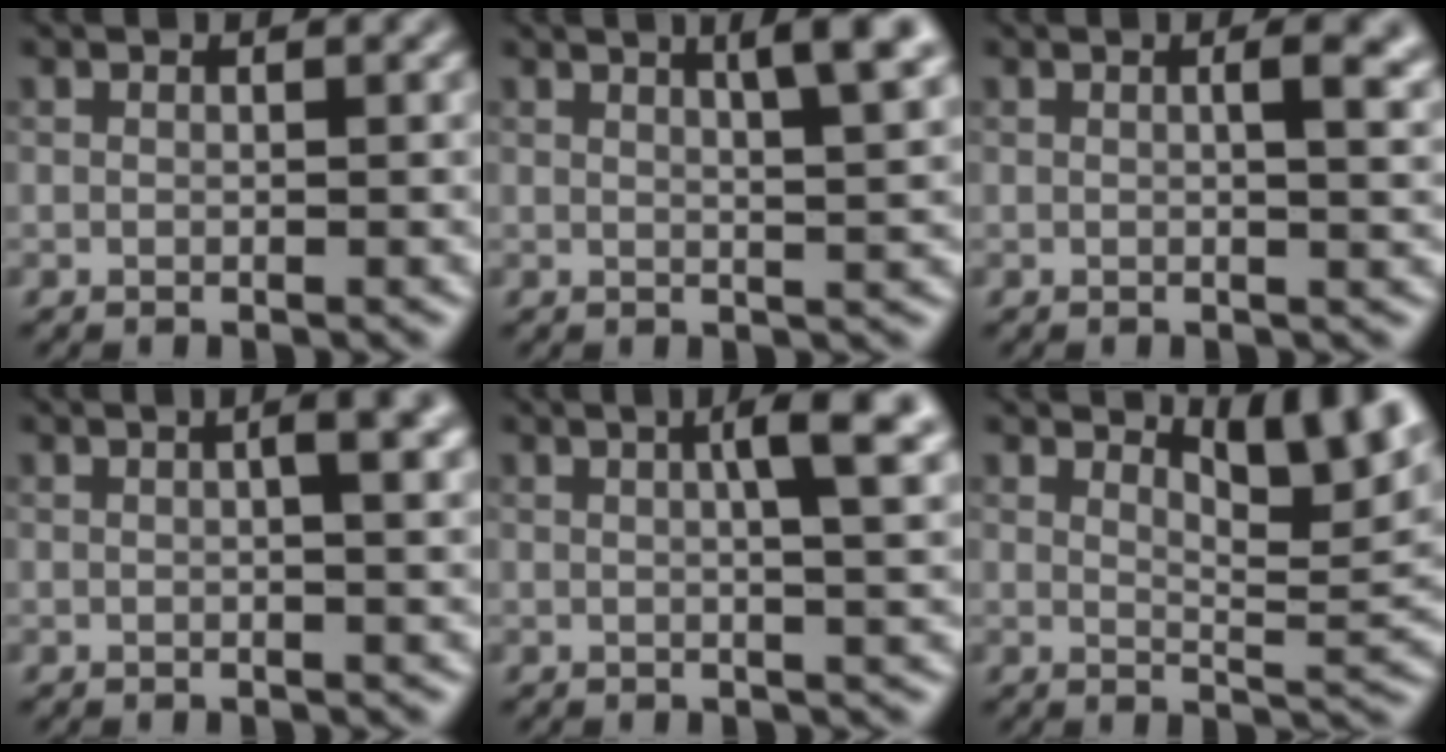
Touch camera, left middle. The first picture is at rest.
{"total": 4.9, "force": [2.4, 1.1, 4.2], "torque": [-0.042, 0.012, 0.026]}
{"total": 3.8, "force": [0.8, 1.3, 3.5], "torque": [-0.034, 0.010, 0.008]}
{"total": 4.1, "force": [1.2, 1.5, 3.7], "torque": [-0.031, 0.013, 0.001]}
{"total": 5.3, "force": [1.5, 1.1, 4.9], "torque": [-0.058, 0.014, 0.017]}
{"total": 6.5, "force": [4.2, 1.8, 4.7], "torque": [-0.059, 0.000, 0.065]}